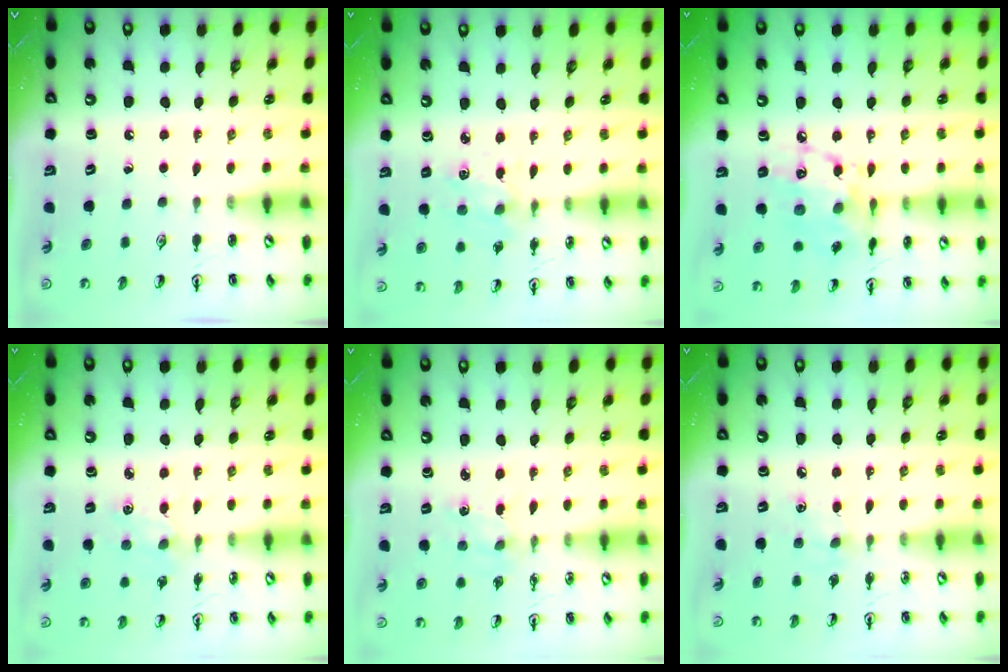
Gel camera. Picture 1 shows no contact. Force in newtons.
{"total": 1.3, "press": 1.3, "slide": 0.1}
{"total": 13.8, "press": 13.7, "slide": 0.8}
{"total": 2.2, "press": 2.2, "slide": 0.2}
{"total": 0.5, "press": 0.5, "slide": 0.1}
{"total": 6.6, "press": 6.6, "slide": 0.8}